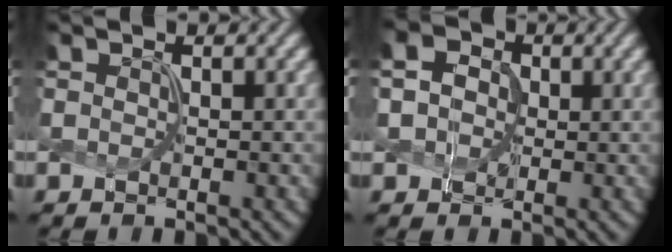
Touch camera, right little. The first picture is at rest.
{"total": 2.0, "force": [0.1, 1.9, 0.7], "torque": [-0.041, 0.011, 0.013]}